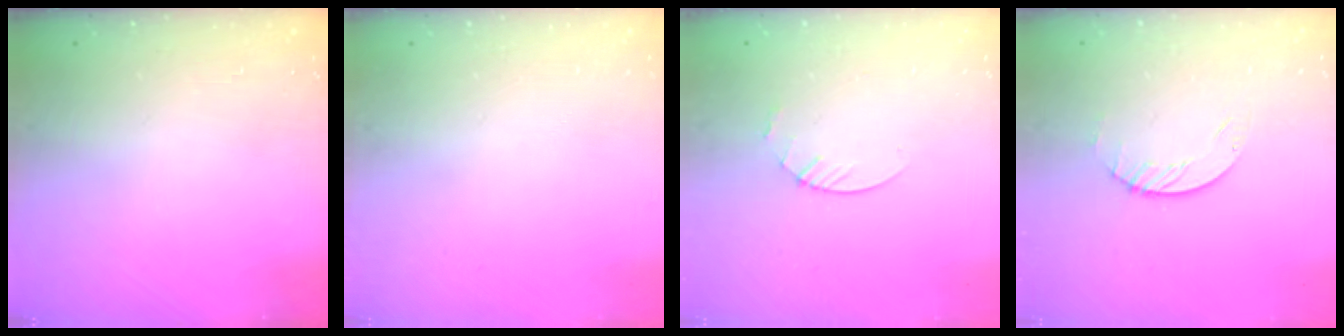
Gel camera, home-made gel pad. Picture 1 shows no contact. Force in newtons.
{"total": 0.0}
{"total": 3.0, "press": 3.0, "slide": 0.3}
{"total": 1.9, "press": 1.9, "slide": 0.2}